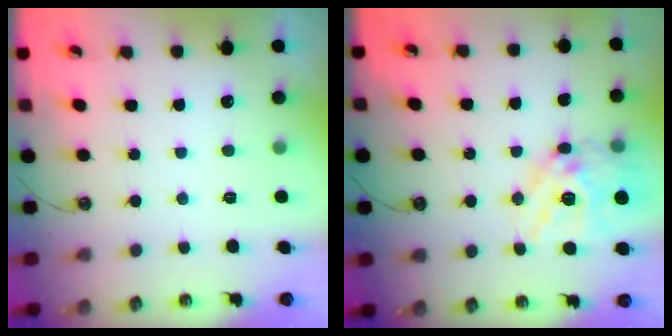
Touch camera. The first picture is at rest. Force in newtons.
{"total": 17.8, "press": 17.7, "slide": 1.7}